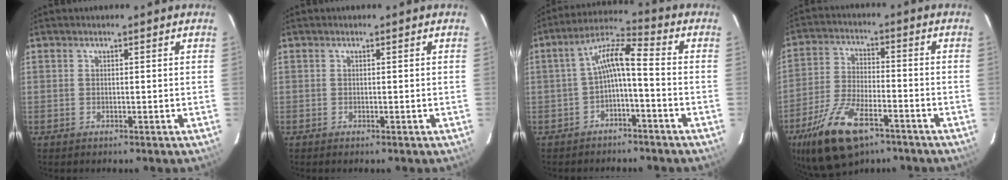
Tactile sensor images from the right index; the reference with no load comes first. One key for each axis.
{"total": 0.0}
{"total": 6.8, "fx": -2.2, "fy": 1.3, "fz": 6.3, "tx": -0.145, "ty": 0.022, "tz": -0.039}
{"total": 15.4, "fx": -9.4, "fy": 6.5, "fz": 10.4, "tx": -0.222, "ty": -0.026, "tz": -0.172}